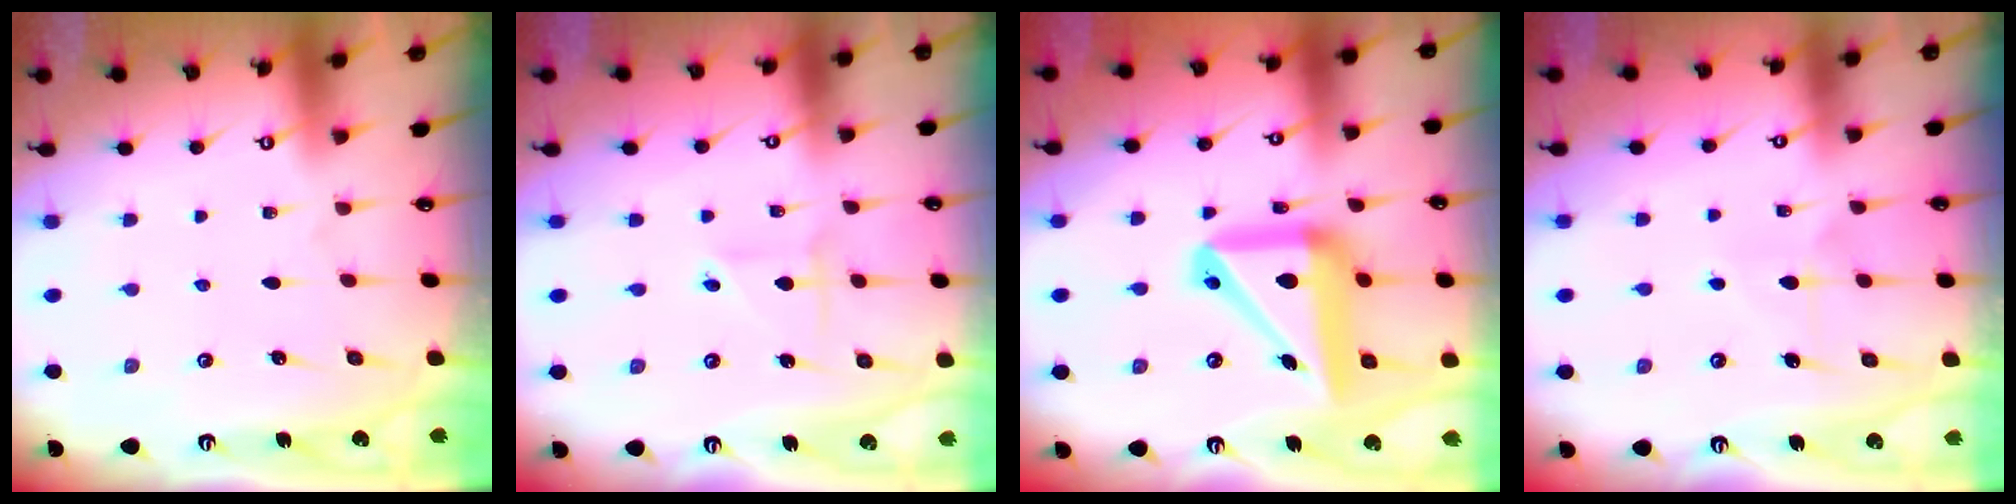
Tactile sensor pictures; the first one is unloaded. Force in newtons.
{"total": 2.4, "press": 2.4, "slide": 0.2}
{"total": 18.6, "press": 18.4, "slide": 2.6}
{"total": 5.5, "press": 5.4, "slide": 0.8}